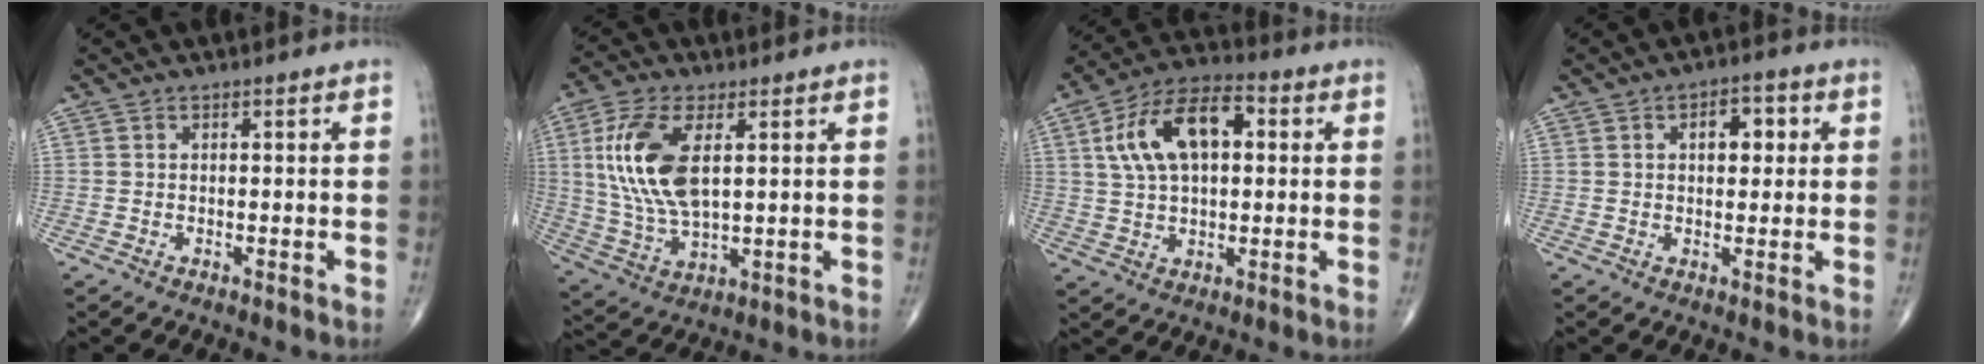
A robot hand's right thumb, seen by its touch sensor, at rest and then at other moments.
{"total": 14.5, "force": [3.3, 6.8, 12.4], "torque": [-0.264, -0.009, 0.071]}
{"total": 14.5, "force": [3.3, 7.8, 11.7], "torque": [-0.210, 0.024, 0.055]}
{"total": 5.6, "force": [1.4, 3.2, 4.3], "torque": [-0.040, 0.005, 0.016]}